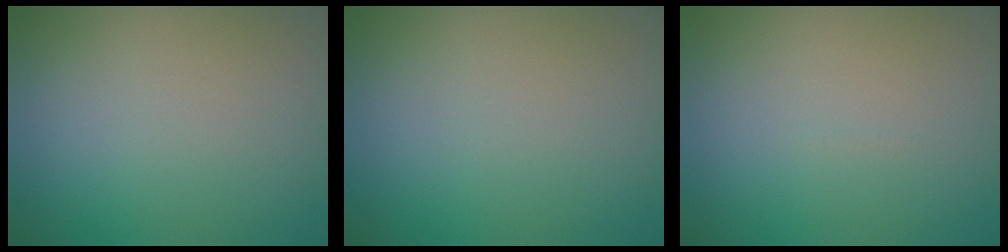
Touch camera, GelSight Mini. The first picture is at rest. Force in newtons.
{"total": 0.0}
{"total": 0.0}